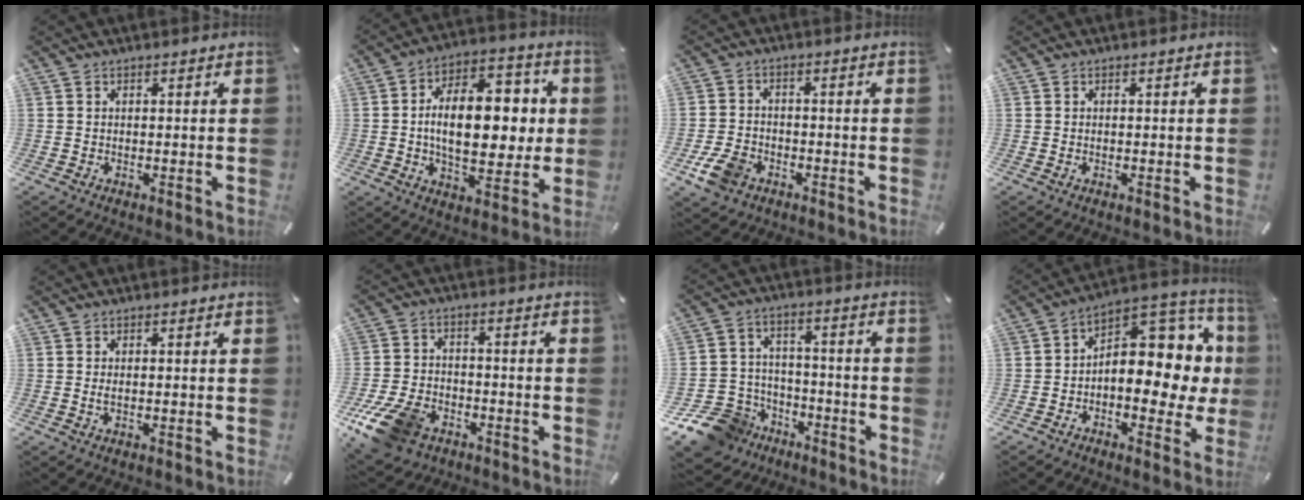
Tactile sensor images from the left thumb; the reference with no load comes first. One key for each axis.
{"total": 18.5, "fx": 0.8, "fy": 11.0, "fz": 14.9, "tx": -0.230, "ty": 0.005, "tz": 0.011}
{"total": 7.0, "fx": -3.5, "fy": 5.1, "fz": 3.3, "tx": -0.081, "ty": 0.015, "tz": -0.067}
{"total": 0.0}
{"total": 1.3, "fx": 0.1, "fy": 0.2, "fz": 1.2, "tx": -0.025, "ty": -0.002, "tz": 0.002}
{"total": 13.2, "fx": -7.5, "fy": 8.3, "fz": 7.0, "tx": -0.143, "ty": 0.044, "tz": -0.132}
{"total": 13.0, "fx": -8.0, "fy": 9.6, "fz": 3.5, "tx": -0.081, "ty": 0.056, "tz": -0.139}
{"total": 13.5, "fx": 1.6, "fy": 9.0, "fz": 10.0, "tx": -0.120, "ty": -0.027, "tz": 0.031}